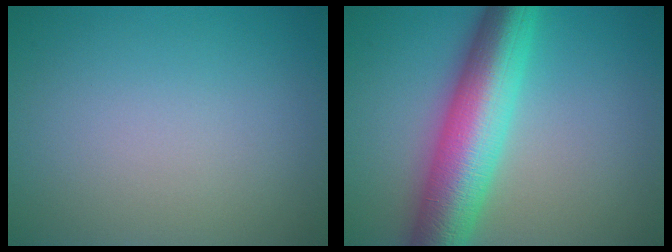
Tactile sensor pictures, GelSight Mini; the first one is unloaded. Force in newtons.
{"total": 9.8, "press": 9.8, "slide": 0.2}